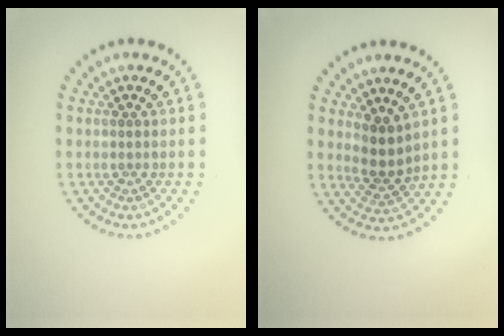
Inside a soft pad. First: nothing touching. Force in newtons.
{"total": 2.8, "press": 2.2, "slide": 1.6}